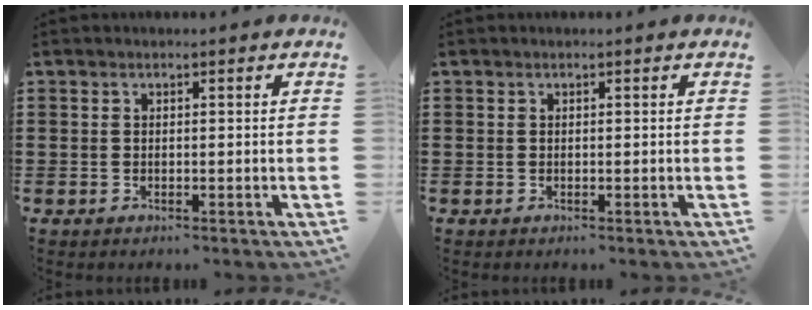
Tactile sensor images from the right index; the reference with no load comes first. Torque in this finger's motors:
{"motor_torque": [0.00, 0.00, 0.00, 0.00]}